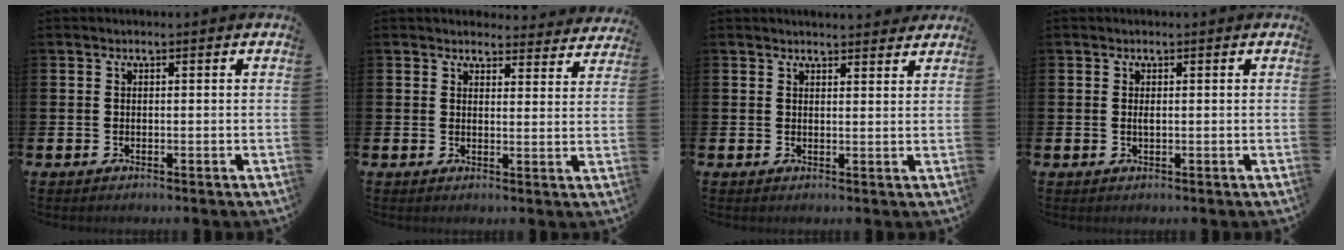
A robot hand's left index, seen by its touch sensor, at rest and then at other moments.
{"total": 3.6, "force": [3.5, 0.9, -0.1], "torque": [0.006, -0.022, 0.061]}
{"total": 2.5, "force": [2.4, 0.3, -0.1], "torque": [0.007, -0.016, 0.042]}
{"total": 0.6, "force": [0.2, 0.2, 0.6], "torque": [-0.010, 0.000, 0.002]}